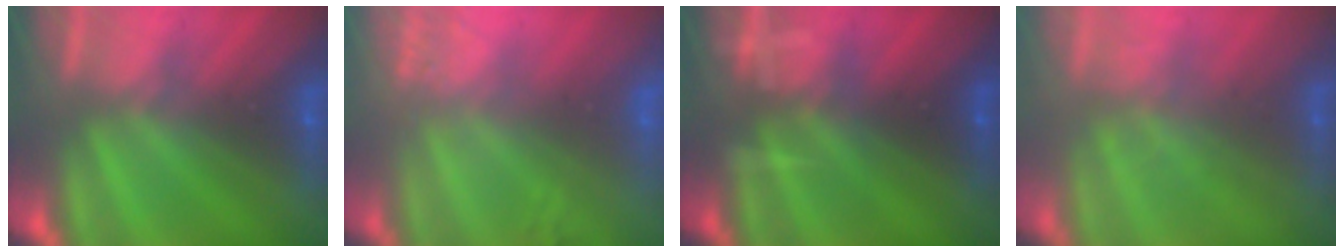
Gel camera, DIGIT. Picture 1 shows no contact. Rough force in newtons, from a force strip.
{"total": 2.4}
{"total": 3.1}
{"total": 1.5}